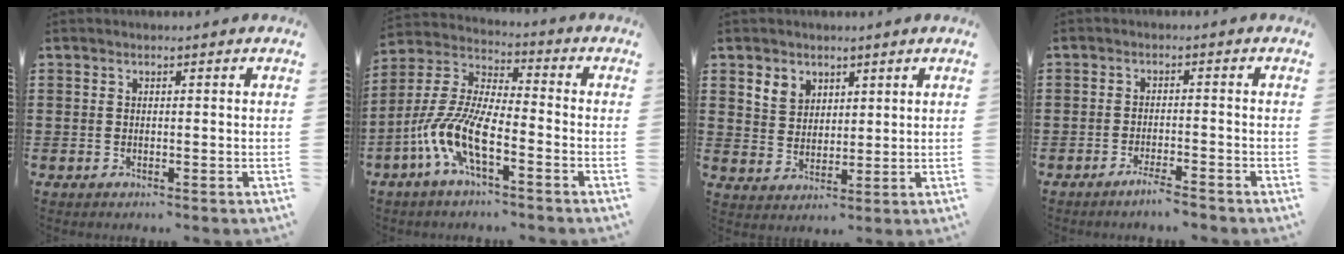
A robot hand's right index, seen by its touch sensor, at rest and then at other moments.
{"total": 9.8, "force": [-5.1, 2.4, 8.0], "torque": [-0.204, -0.018, -0.103]}
{"total": 4.0, "force": [2.4, 3.1, 0.6], "torque": [-0.027, 0.014, 0.046]}
{"total": 2.8, "force": [-2.4, 0.1, 1.5], "torque": [-0.024, 0.004, -0.044]}